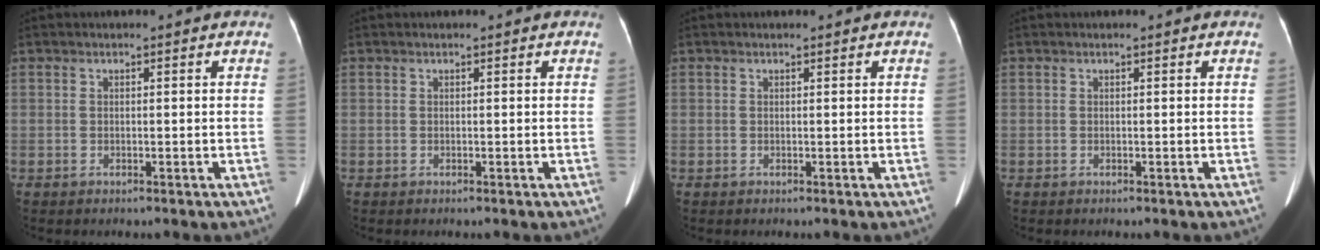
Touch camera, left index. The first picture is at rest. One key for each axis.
{"total": 0.0}
{"total": 0.0}
{"total": 0.0}